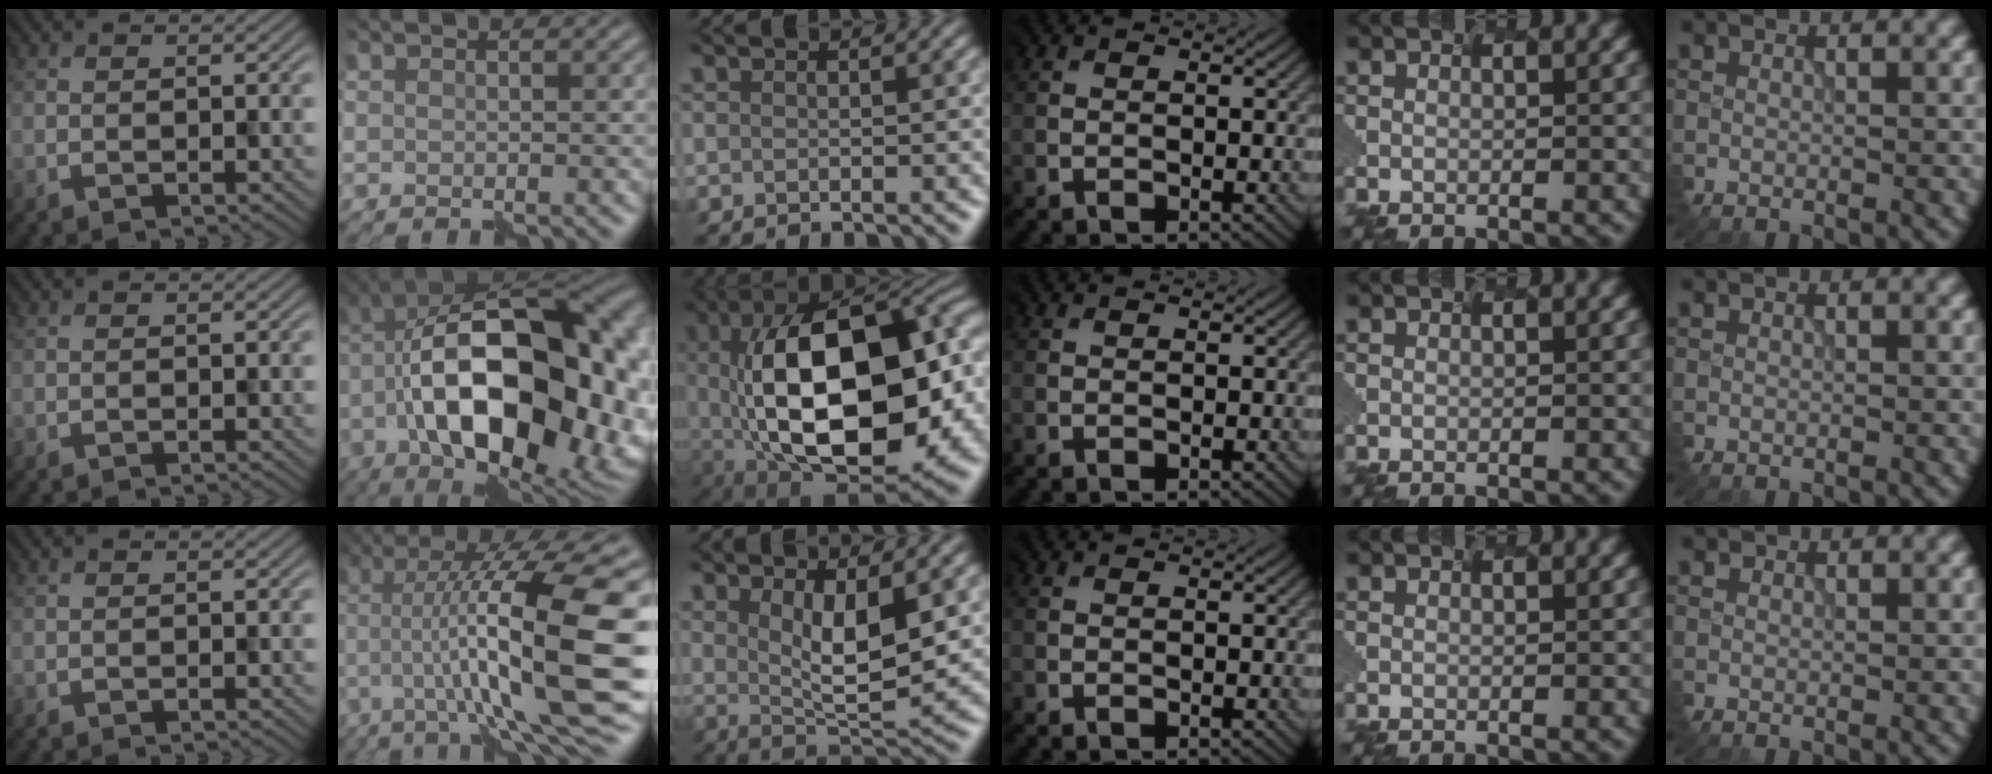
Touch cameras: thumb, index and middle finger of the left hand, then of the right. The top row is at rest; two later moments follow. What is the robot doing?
{"motion": "assemble", "object": "hinged jar"}